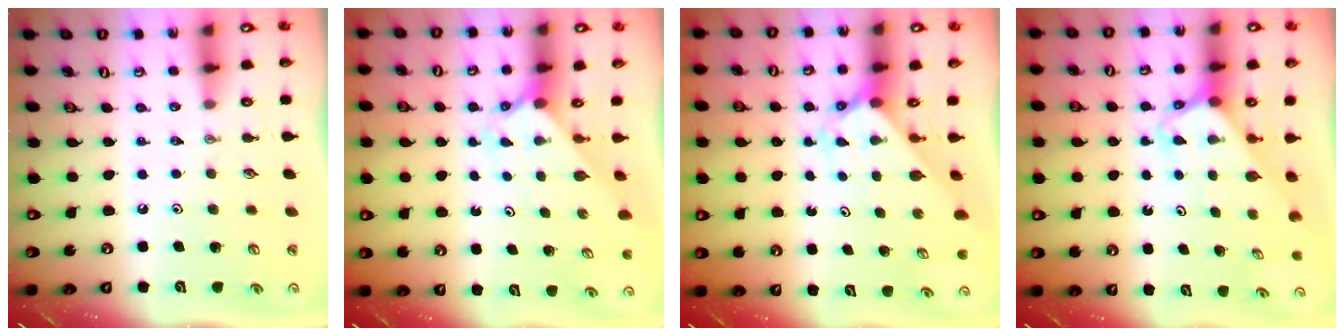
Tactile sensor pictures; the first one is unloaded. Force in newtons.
{"total": 2.0, "press": 2.0, "slide": 0.2}
{"total": 1.9, "press": 1.9, "slide": 0.1}
{"total": 2.6, "press": 2.6, "slide": 0.2}